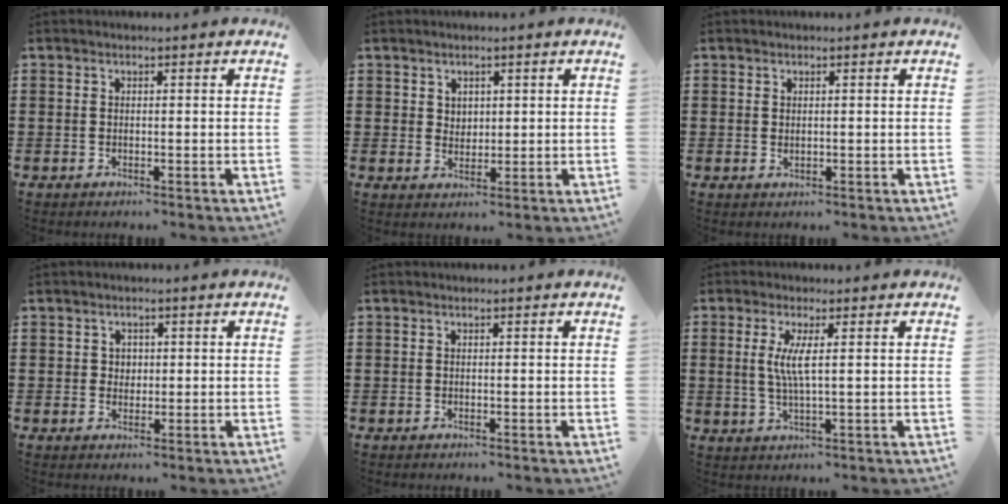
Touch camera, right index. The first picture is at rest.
{"total": 2.2, "force": [1.3, 1.7, 0.4], "torque": [-0.014, 0.008, 0.024]}
{"total": 0.5, "force": [0.2, 0.4, 0.3], "torque": [-0.006, 0.003, 0.004]}
{"total": 1.6, "force": [0.4, 1.5, 0.4], "torque": [-0.014, 0.008, 0.006]}
{"total": 0.0}
{"total": 4.4, "force": [0.8, 0.5, 4.3], "torque": [-0.092, -0.007, 0.009]}